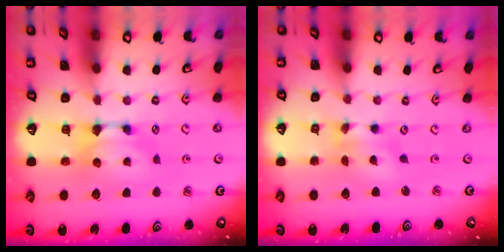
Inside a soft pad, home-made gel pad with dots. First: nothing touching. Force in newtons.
{"total": 1.1, "press": 0.3, "slide": 1.1}